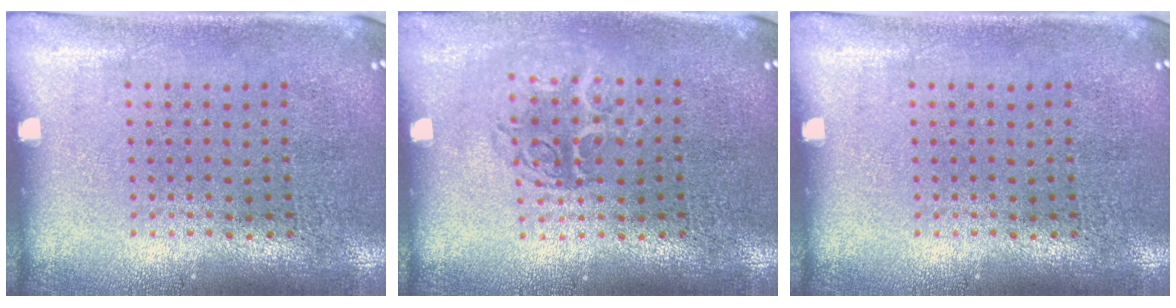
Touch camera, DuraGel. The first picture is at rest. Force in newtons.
{"total": 1.3, "press": 1.1, "slide": 0.7}
{"total": 0.0}